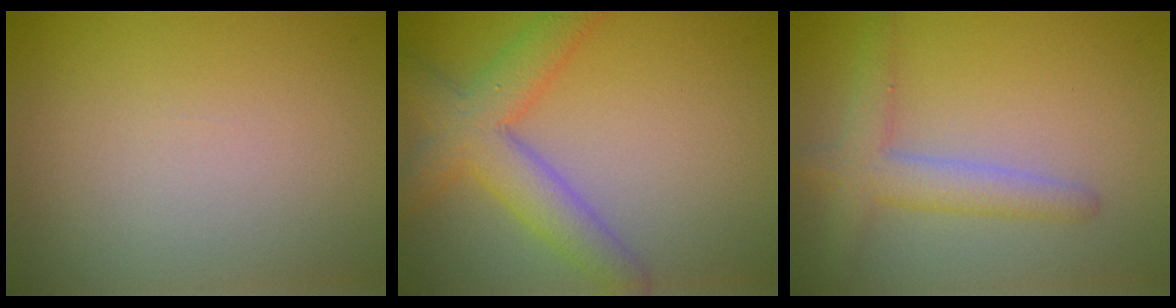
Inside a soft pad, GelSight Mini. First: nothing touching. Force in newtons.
{"total": 5.4, "press": 5.4, "slide": 0.2}
{"total": 3.5, "press": 3.5, "slide": 0.2}